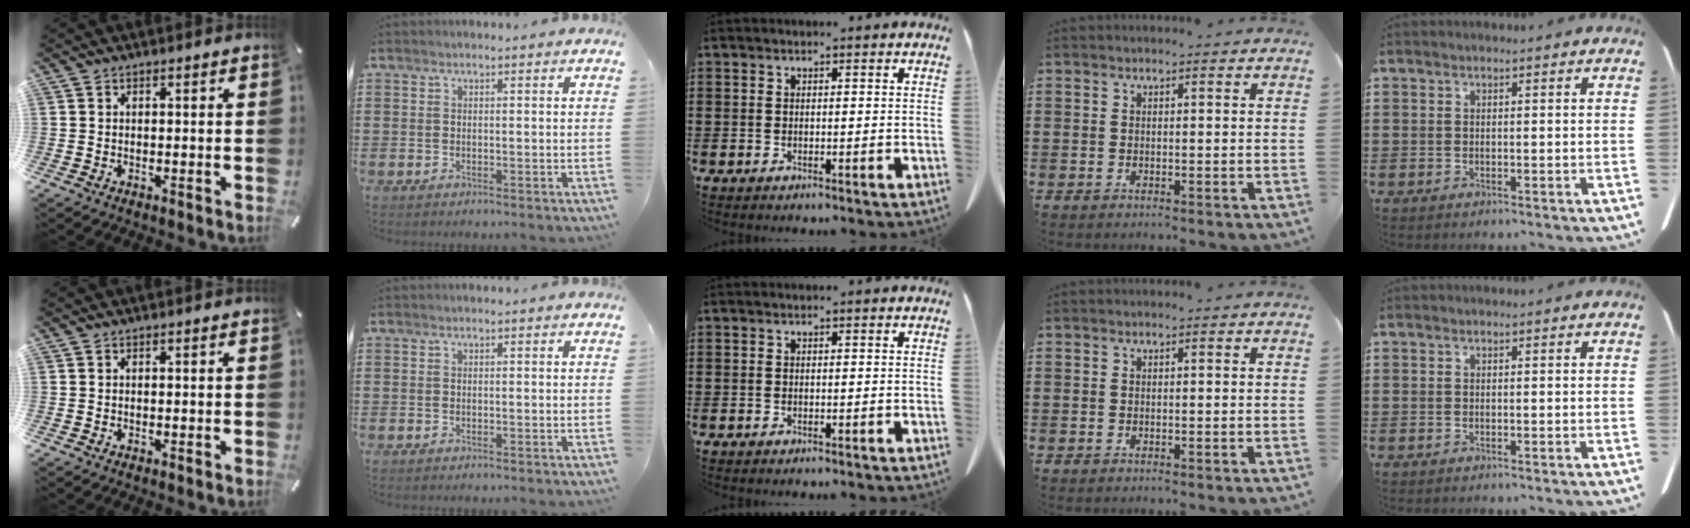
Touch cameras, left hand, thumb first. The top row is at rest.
{}